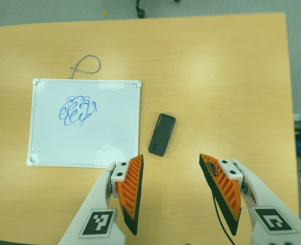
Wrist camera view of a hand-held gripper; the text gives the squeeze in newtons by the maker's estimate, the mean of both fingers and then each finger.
{"total": 0.0}